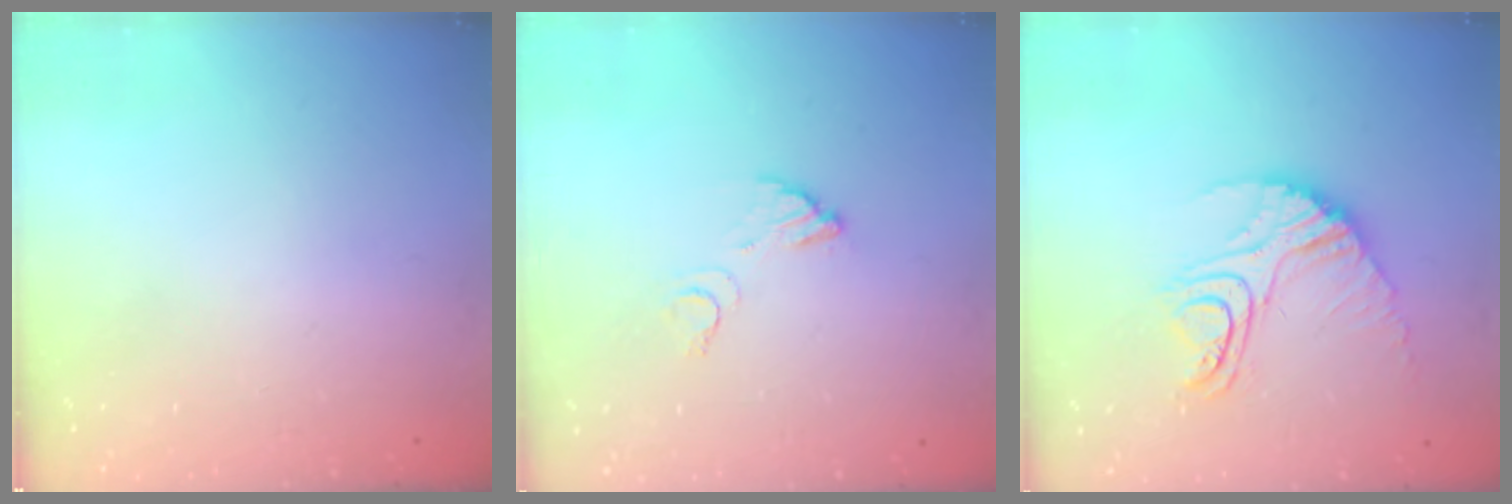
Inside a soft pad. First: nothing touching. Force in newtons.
{"total": 3.9, "press": 3.9, "slide": 0.3}
{"total": 14.6, "press": 14.5, "slide": 1.2}